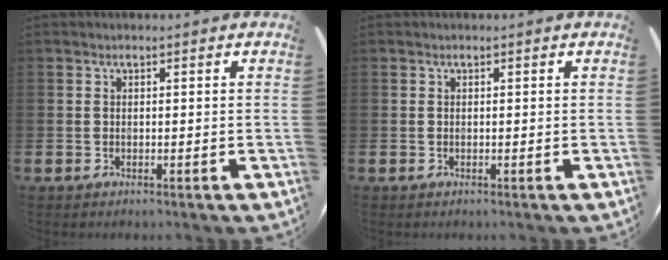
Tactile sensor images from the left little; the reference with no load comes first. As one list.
[{"total": 0.0}]